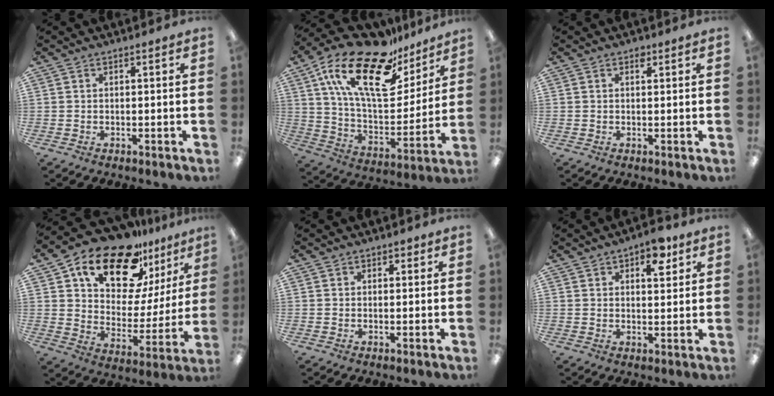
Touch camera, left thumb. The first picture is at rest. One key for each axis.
{"total": 24.4, "fx": 15.2, "fy": 10.2, "fz": 16.1, "tx": -0.285, "ty": -0.081, "tz": 0.262}
{"total": 1.2, "fx": 0.7, "fy": 0.8, "fz": 0.6, "tx": -0.005, "ty": -0.001, "tz": 0.011}
{"total": 21.1, "fx": 15.0, "fy": 10.3, "fz": 10.7, "tx": -0.174, "ty": -0.099, "tz": 0.260}
{"total": 1.2, "fx": 0.6, "fy": 1.1, "fz": 0.2, "tx": 0.005, "ty": 0.000, "tz": 0.008}
{"total": 6.9, "fx": 4.0, "fy": 3.7, "fz": 4.3, "tx": -0.044, "ty": -0.015, "tz": 0.064}